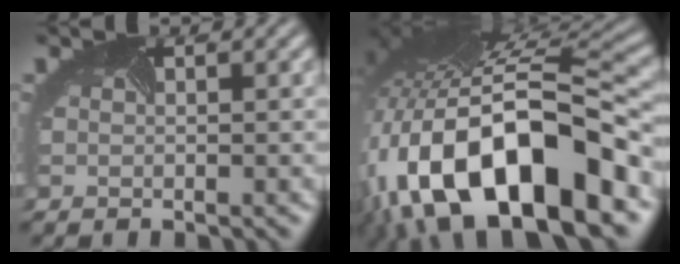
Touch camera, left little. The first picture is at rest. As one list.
[{"total": 17.1, "force": [-5.0, 8.9, 13.7], "torque": [-0.242, -0.010, -0.077]}]